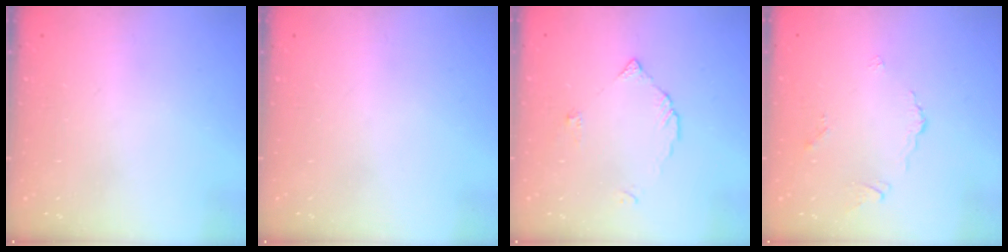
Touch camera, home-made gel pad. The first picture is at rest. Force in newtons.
{"total": 0.0}
{"total": 3.3, "press": 3.2, "slide": 0.4}
{"total": 3.1, "press": 3.0, "slide": 0.6}